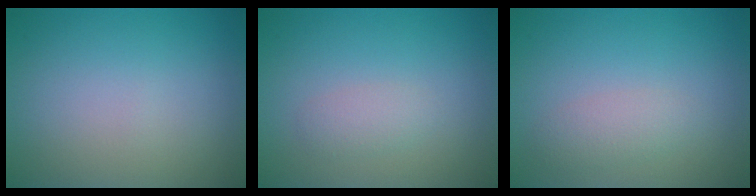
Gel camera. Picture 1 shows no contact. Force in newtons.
{"total": 1.4, "press": 1.4, "slide": 0.1}
{"total": 1.8, "press": 1.8, "slide": 0.1}